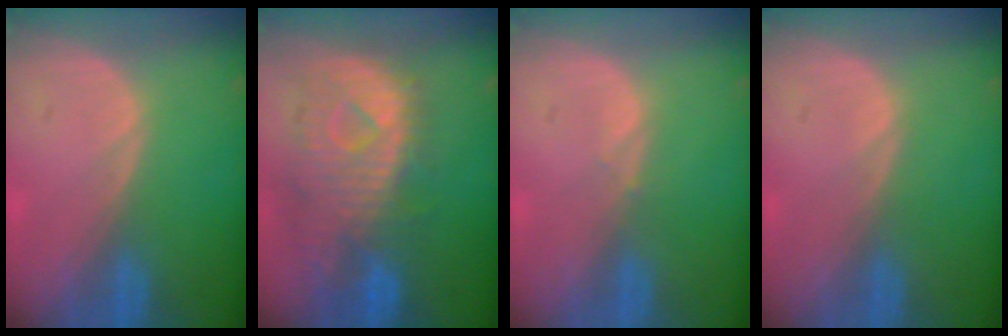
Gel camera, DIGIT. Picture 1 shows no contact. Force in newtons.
{"total": 10.8, "press": 9.6, "slide": 5.0}
{"total": 0.5, "press": 0.5, "slide": 0.2}
{"total": 0.0}